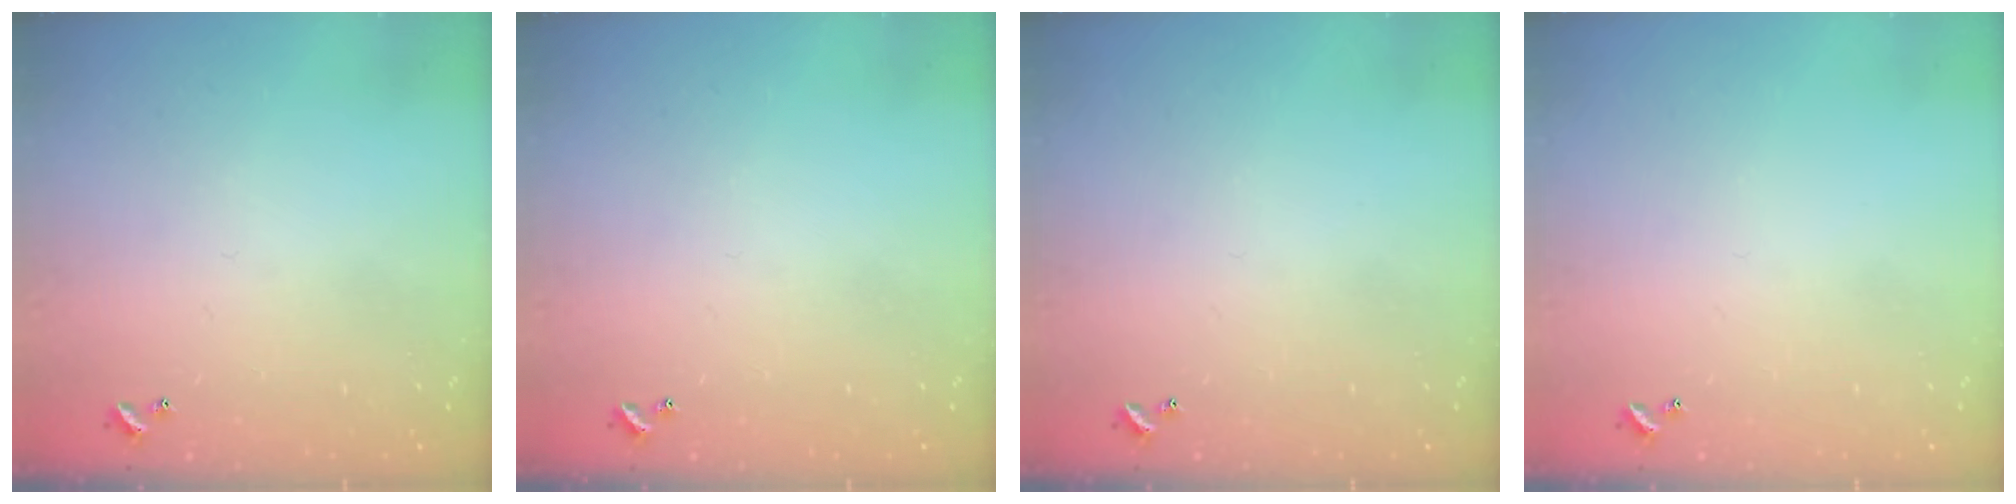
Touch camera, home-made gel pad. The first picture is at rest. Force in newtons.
{"total": 0.0}
{"total": 0.0}
{"total": 0.0}